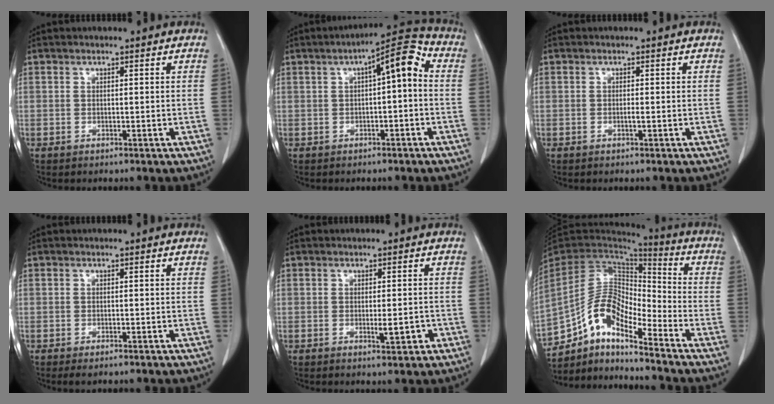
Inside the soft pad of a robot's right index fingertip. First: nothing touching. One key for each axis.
{"total": 7.7, "fx": 1.0, "fy": 1.7, "fz": 7.5, "tx": -0.111, "ty": 0.035, "tz": 0.008}
{"total": 0.6, "fx": -0.2, "fy": 0.0, "fz": 0.5, "tx": -0.010, "ty": 0.001, "tz": -0.002}
{"total": 1.7, "fx": -1.3, "fy": 0.4, "fz": 1.1, "tx": -0.014, "ty": -0.003, "tz": -0.016}
{"total": 2.7, "fx": -0.9, "fy": 0.7, "fz": 2.5, "tx": -0.038, "ty": -0.002, "tz": -0.007}
{"total": 12.2, "fx": -8.9, "fy": 3.8, "fz": 7.5, "tx": -0.149, "ty": 0.040, "tz": -0.166}